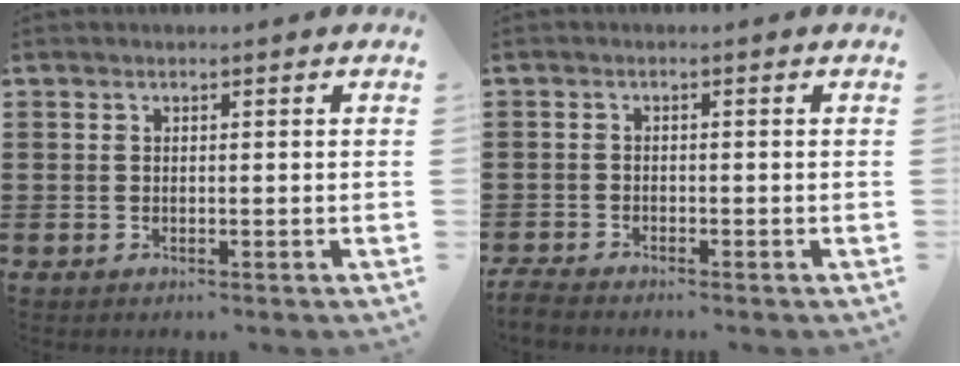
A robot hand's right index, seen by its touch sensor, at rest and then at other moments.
{"total": 1.7, "force": [-1.7, 0.0, 0.1], "torque": [-0.007, -0.003, -0.034]}